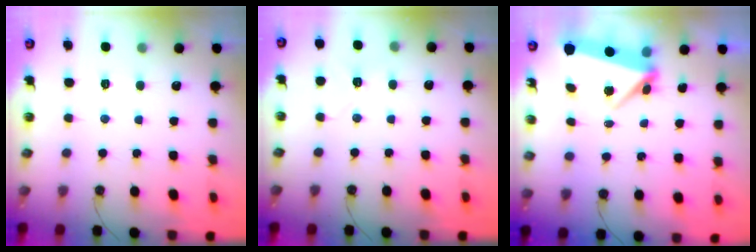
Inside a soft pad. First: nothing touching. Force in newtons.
{"total": 7.2, "press": 7.0, "slide": 1.8}
{"total": 6.4, "press": 6.4, "slide": 0.1}